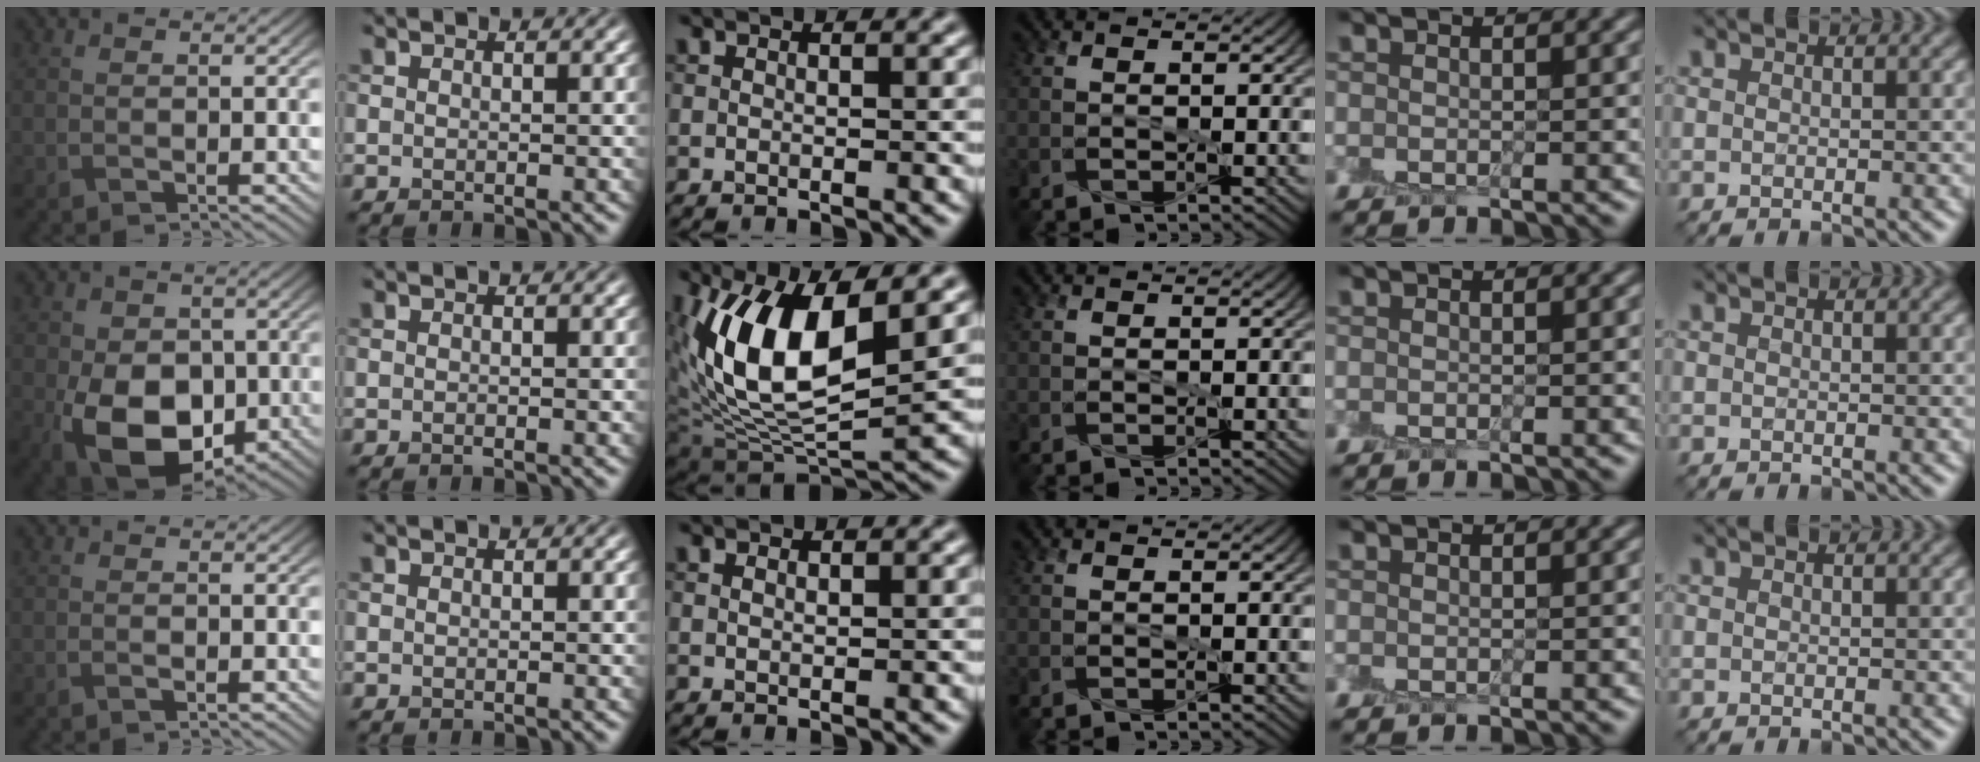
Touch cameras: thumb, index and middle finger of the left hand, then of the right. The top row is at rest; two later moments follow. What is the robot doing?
{"motion": "peel", "object": "sticky note"}